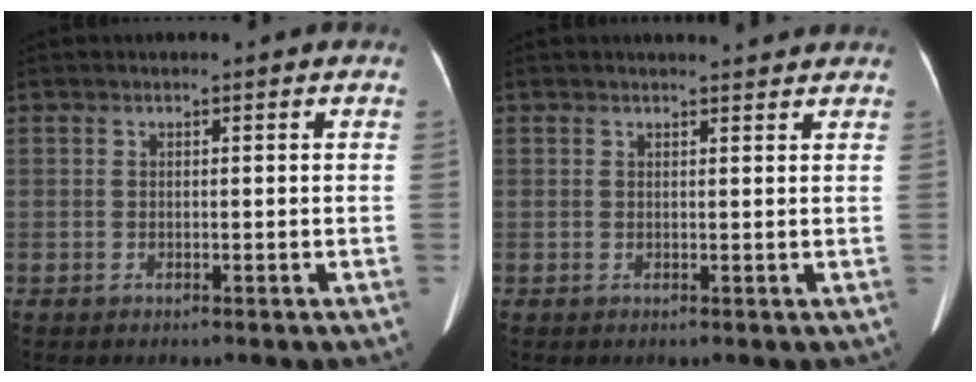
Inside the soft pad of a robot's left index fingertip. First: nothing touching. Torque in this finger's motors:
{"motor_torque": [0.00, -0.29, -0.04, 0.00]}